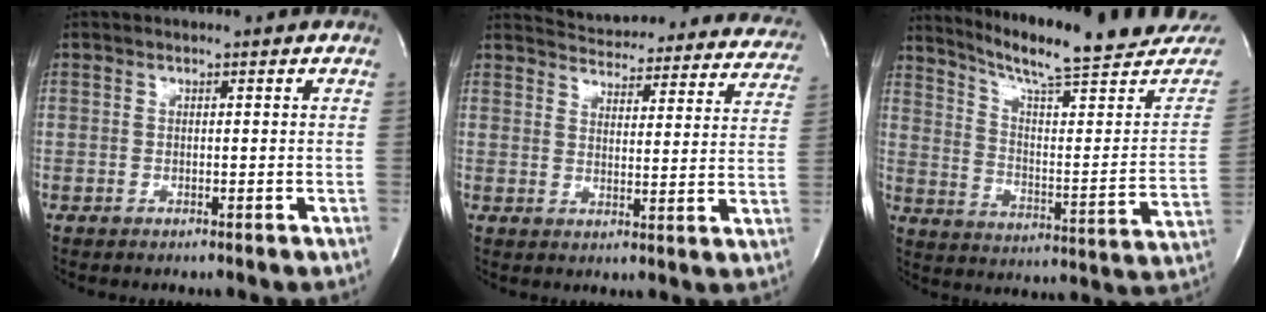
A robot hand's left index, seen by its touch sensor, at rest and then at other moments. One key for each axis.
{"total": 23.6, "fx": 22.3, "fy": 5.4, "fz": 5.5, "tx": -0.077, "ty": -0.062, "tz": 0.253}
{"total": 23.4, "fx": 20.7, "fy": 1.3, "fz": 10.7, "tx": -0.161, "ty": -0.073, "tz": 0.276}